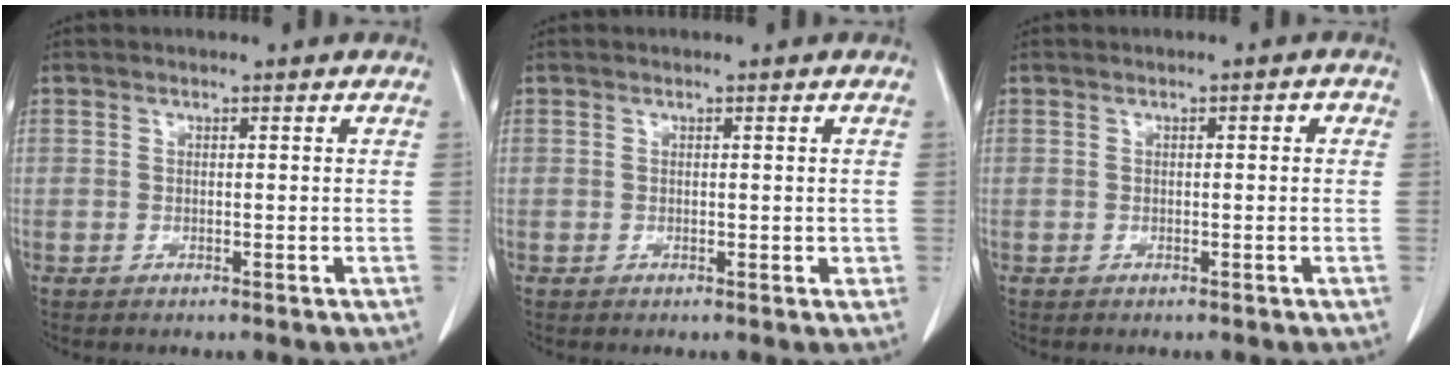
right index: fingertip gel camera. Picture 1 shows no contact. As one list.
[{"total": 1.2, "force": [0.0, 0.8, 0.8], "torque": [-0.007, 0.001, 0.002]}, {"total": 1.1, "force": [0.1, 0.4, 1.0], "torque": [-0.012, 0.004, 0.000]}]